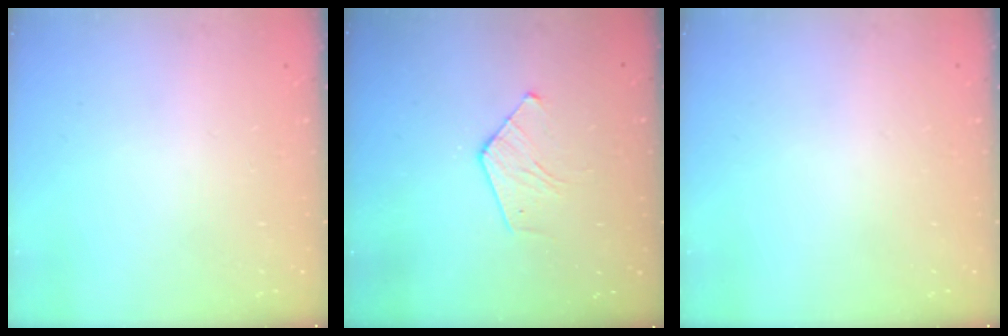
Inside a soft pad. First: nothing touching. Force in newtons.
{"total": 7.2, "press": 7.2, "slide": 0.8}
{"total": 0.0}